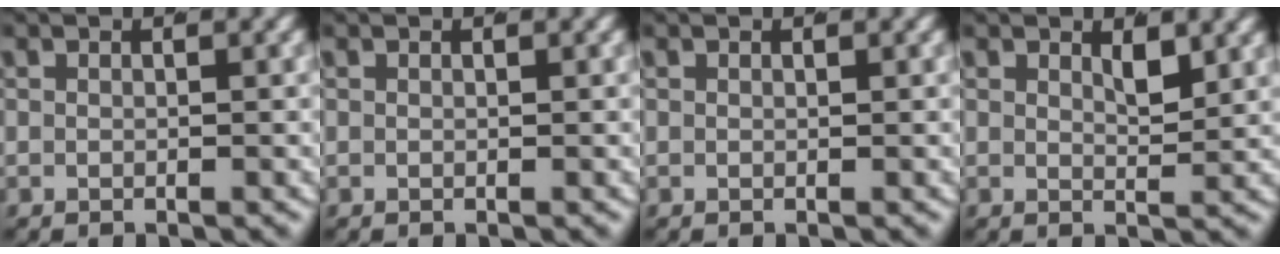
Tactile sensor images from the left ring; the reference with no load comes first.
{"total": 0.0}
{"total": 0.0}
{"total": 1.7, "force": [1.3, 0.1, 1.1], "torque": [-0.014, -0.018, 0.029]}